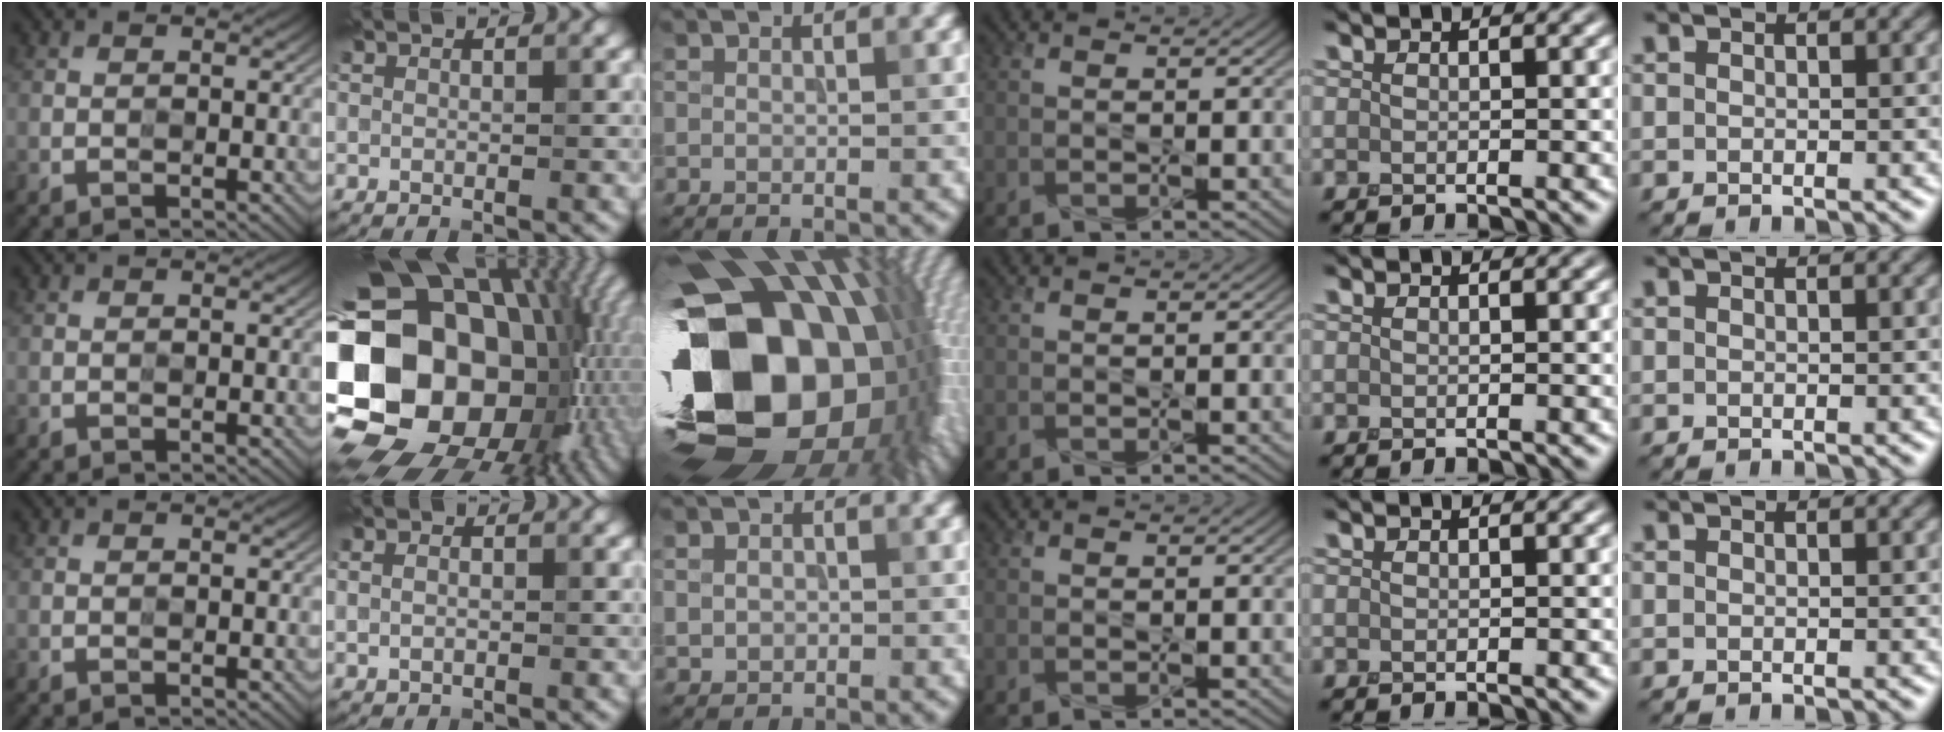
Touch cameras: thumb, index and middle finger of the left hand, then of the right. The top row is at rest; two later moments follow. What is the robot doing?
{"motion": "press", "object": "memory foam"}